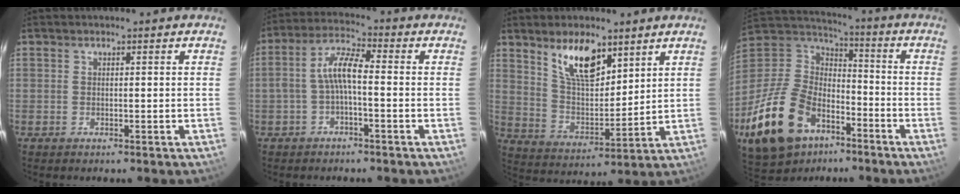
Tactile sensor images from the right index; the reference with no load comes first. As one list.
[{"total": 6.0, "force": [-1.5, 1.7, 5.6], "torque": [-0.125, 0.019, -0.030]}, {"total": 12.1, "force": [7.7, 5.0, 7.9], "torque": [-0.137, -0.001, 0.151]}, {"total": 24.4, "force": [-13.0, 15.0, 14.2], "torque": [-0.325, -0.004, -0.210]}]